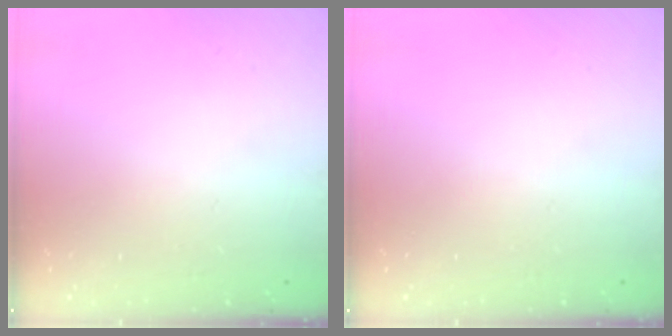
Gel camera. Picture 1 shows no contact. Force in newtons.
{"total": 0.0}